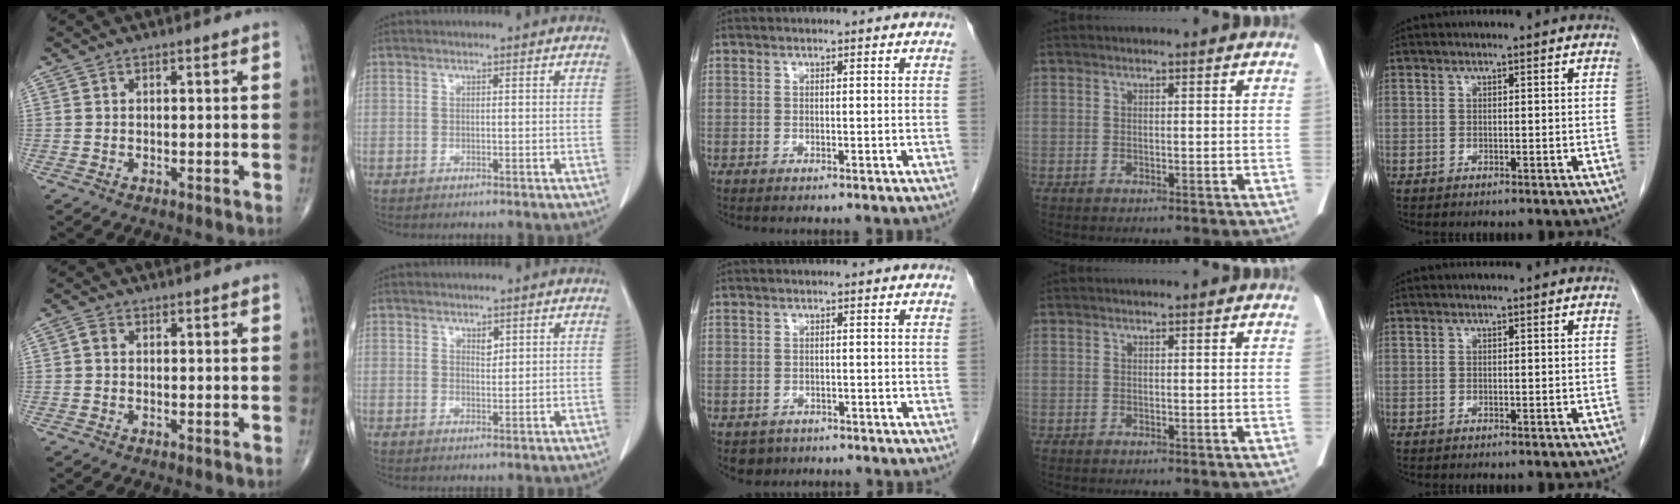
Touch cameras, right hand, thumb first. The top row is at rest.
{"thumb": {"total": 1.3, "force": [0.0, 1.0, 0.8], "torque": [-0.012, 0.001, -0.005]}, "index": {"total": 1.3, "force": [0.8, 0.7, 0.8], "torque": [-0.011, -0.005, 0.014]}, "middle": {"total": 2.6, "force": [-1.8, 1.9, 0.3], "torque": [-0.010, 0.001, -0.024]}}